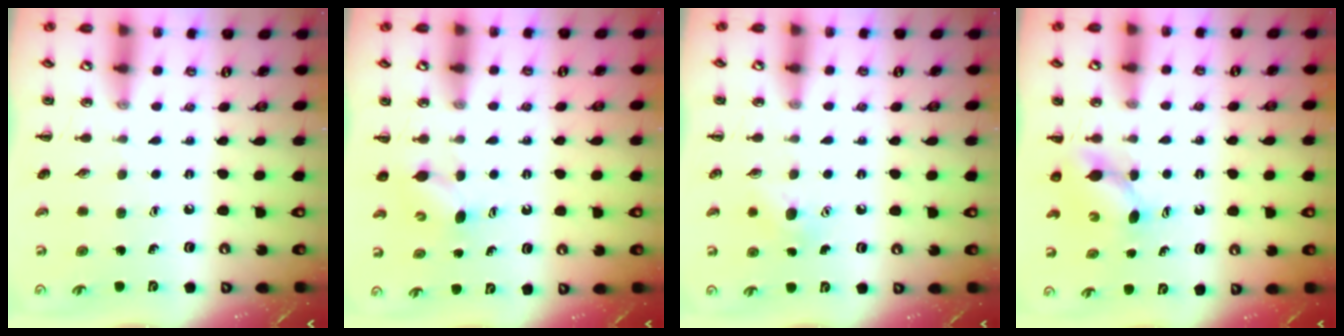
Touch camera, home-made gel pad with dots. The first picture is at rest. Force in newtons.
{"total": 3.5, "press": 3.4, "slide": 1.0}
{"total": 5.1, "press": 4.9, "slide": 1.4}
{"total": 4.0, "press": 3.9, "slide": 0.7}